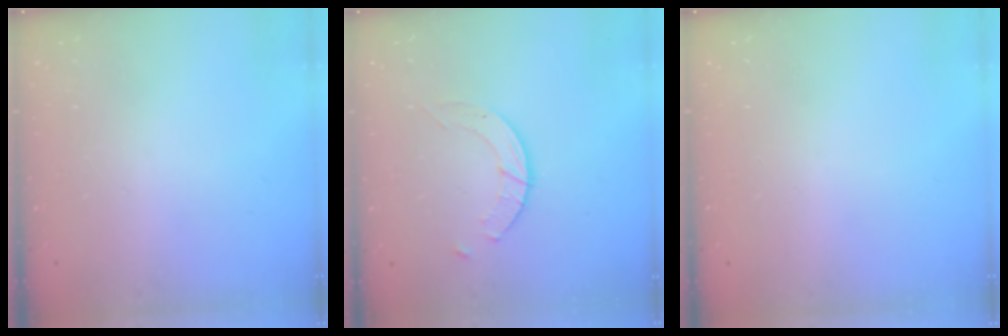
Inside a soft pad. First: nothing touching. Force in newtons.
{"total": 4.1, "press": 4.1, "slide": 0.4}
{"total": 0.0}